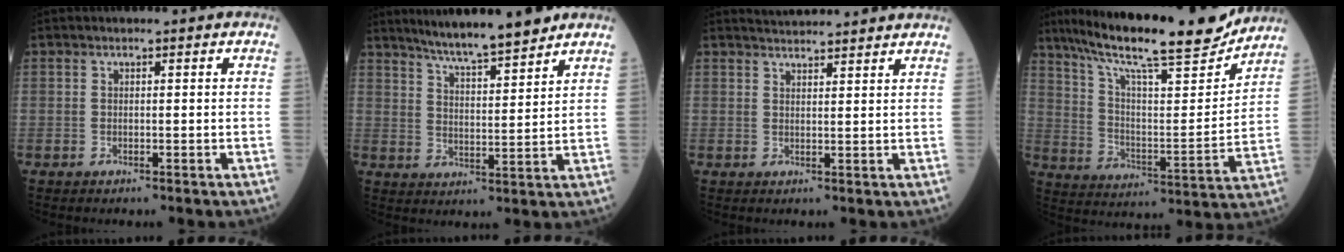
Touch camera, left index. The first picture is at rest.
{"total": 11.0, "force": [9.5, 0.8, 5.5], "torque": [-0.087, 0.007, 0.161]}
{"total": 8.1, "force": [7.8, 0.4, 2.1], "torque": [-0.036, 0.025, 0.108]}
{"total": 22.9, "force": [19.5, 3.1, 11.6], "torque": [-0.204, 0.000, 0.303]}